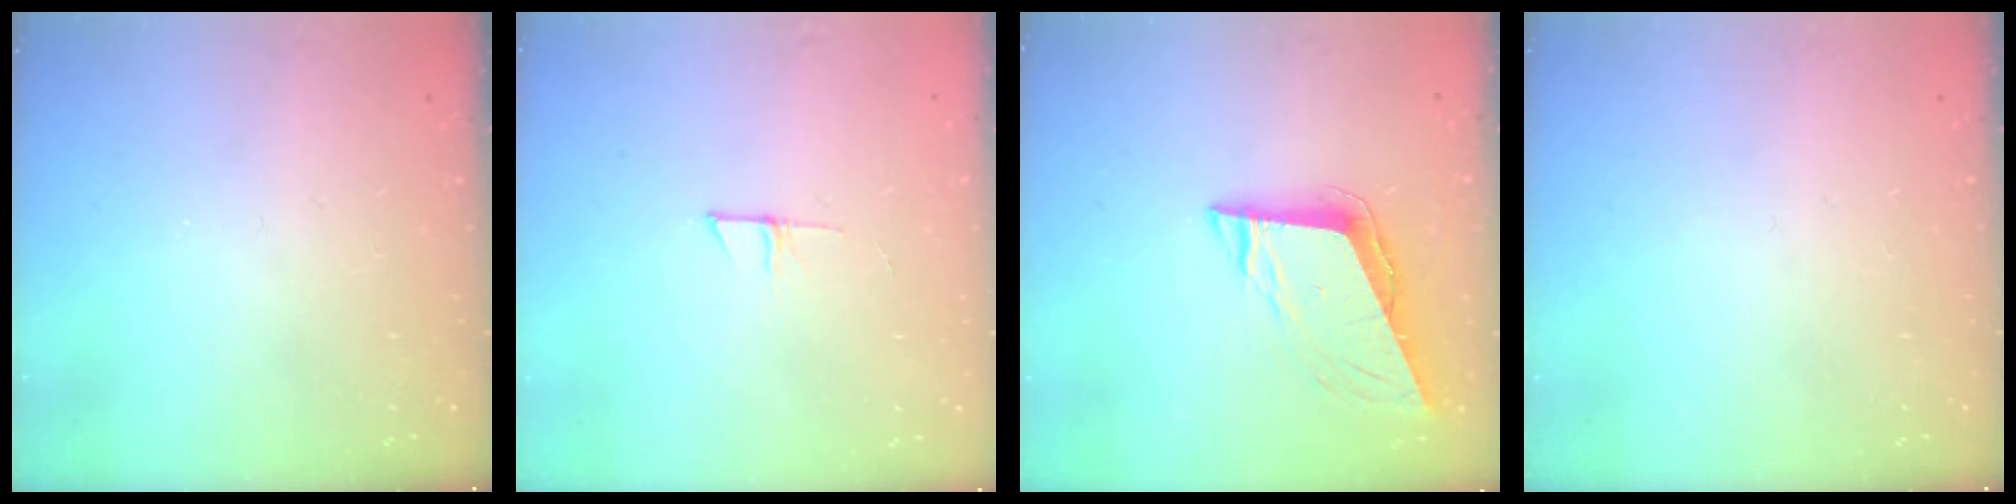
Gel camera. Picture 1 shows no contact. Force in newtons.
{"total": 4.0, "press": 4.0, "slide": 0.4}
{"total": 8.9, "press": 8.4, "slide": 2.7}
{"total": 0.0}